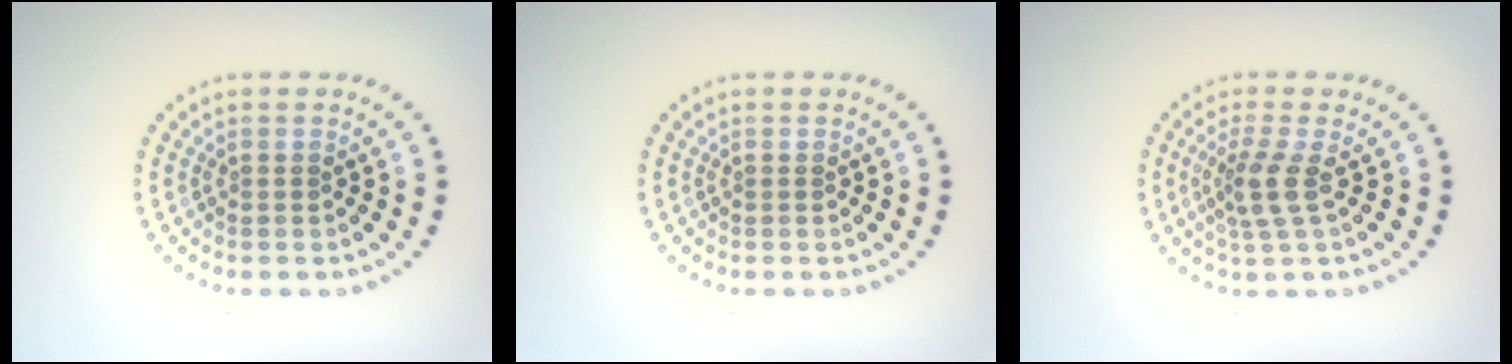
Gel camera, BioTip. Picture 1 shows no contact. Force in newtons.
{"total": 0.0}
{"total": 2.6, "press": 1.9, "slide": 1.7}